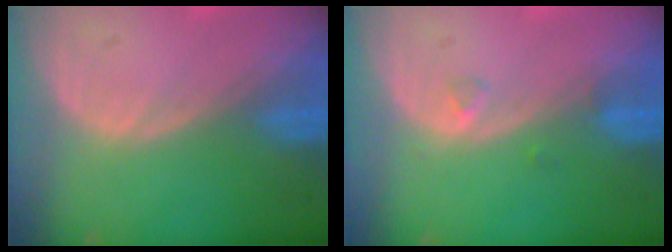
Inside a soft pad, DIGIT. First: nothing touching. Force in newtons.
{"total": 1.0, "press": 1.0, "slide": 0.2}